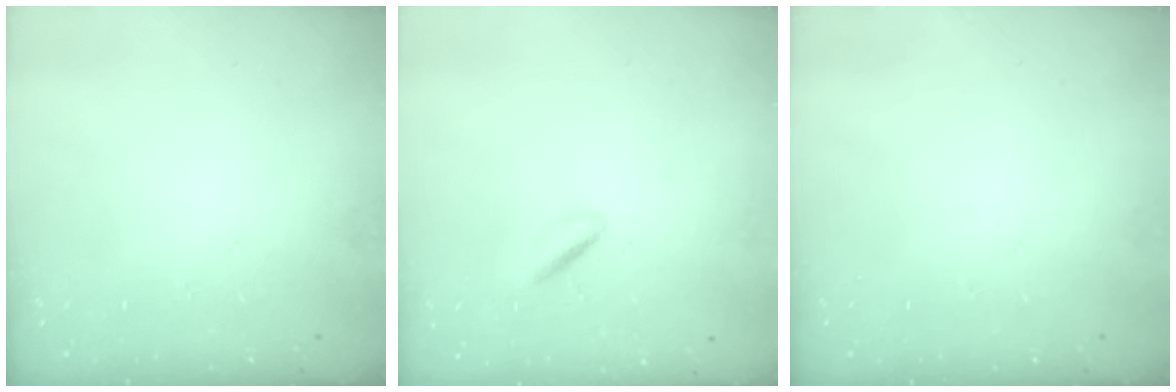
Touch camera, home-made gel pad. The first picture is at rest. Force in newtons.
{"total": 2.3, "press": 2.2, "slide": 0.4}
{"total": 0.0}